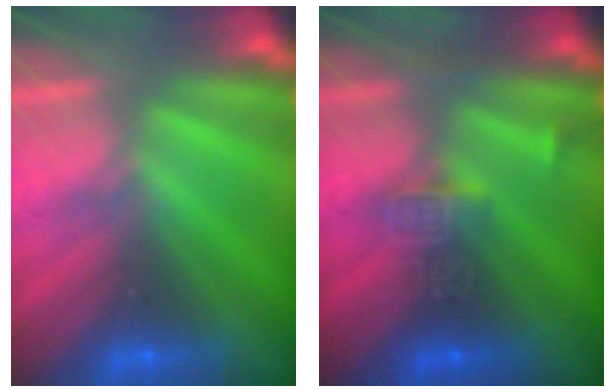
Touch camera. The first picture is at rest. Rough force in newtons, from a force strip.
{"total": 2.9}